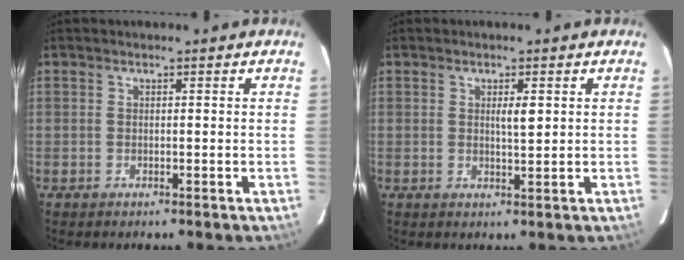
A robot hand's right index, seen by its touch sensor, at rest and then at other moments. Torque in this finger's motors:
{"motor_torque": [0.39, 0.20, 0.06, 0.03]}